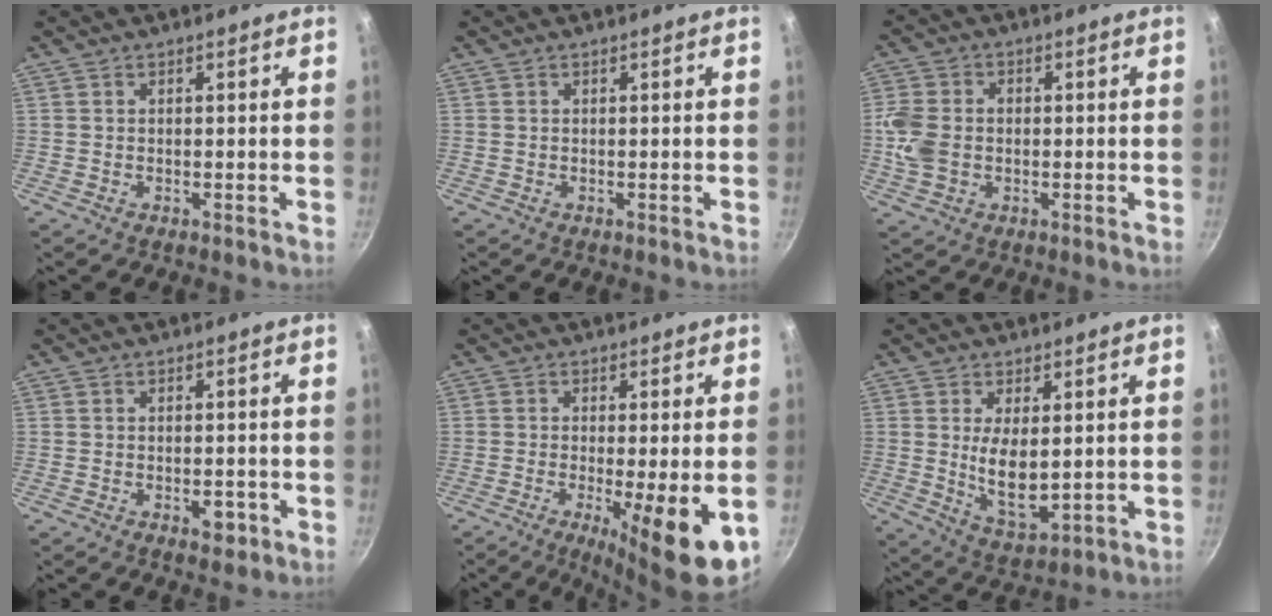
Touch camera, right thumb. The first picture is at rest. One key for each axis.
{"total": 0.0}
{"total": 7.7, "fx": -0.6, "fy": 5.9, "fz": 4.9, "tx": -0.096, "ty": 0.007, "tz": -0.016}
{"total": 3.3, "fx": -1.2, "fy": 1.8, "fz": 2.5, "tx": -0.024, "ty": 0.009, "tz": -0.012}
{"total": 11.8, "fx": -3.5, "fy": 2.3, "fz": 11.0, "tx": -0.166, "ty": -0.010, "tz": -0.048}
{"total": 9.3, "fx": 0.9, "fy": 4.3, "fz": 8.2, "tx": -0.135, "ty": -0.021, "tz": 0.030}